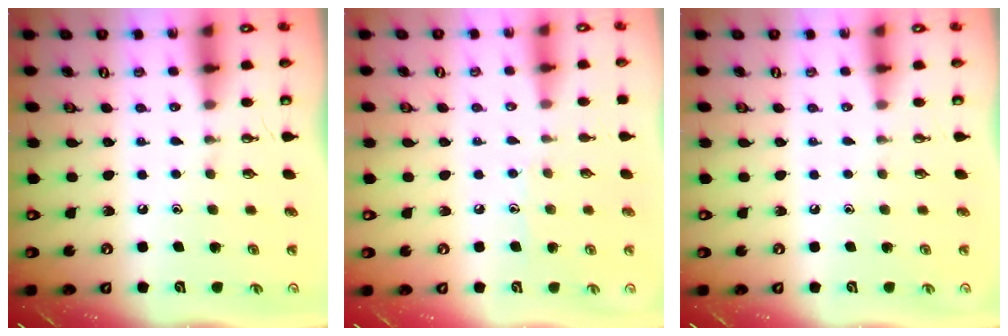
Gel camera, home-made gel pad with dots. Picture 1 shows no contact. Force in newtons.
{"total": 5.3, "press": 5.3, "slide": 0.6}
{"total": 0.0}